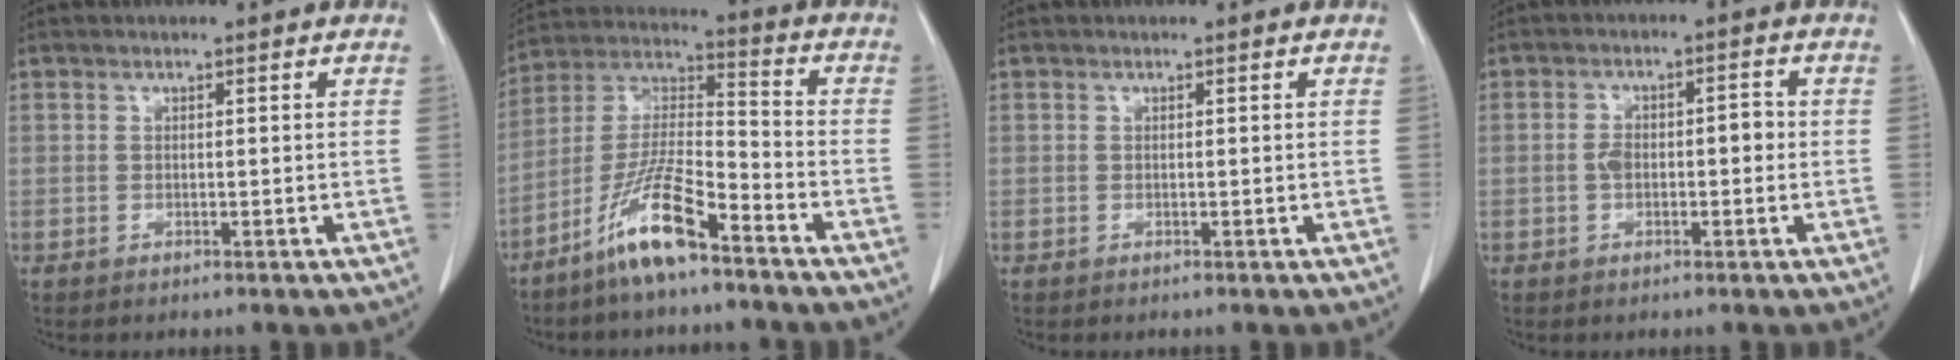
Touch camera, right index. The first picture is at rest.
{"total": 12.3, "force": [-8.1, 1.7, 9.1], "torque": [-0.189, -0.010, -0.159]}
{"total": 0.0}
{"total": 3.5, "force": [-0.2, 2.2, 2.7], "torque": [-0.045, 0.020, 0.000]}